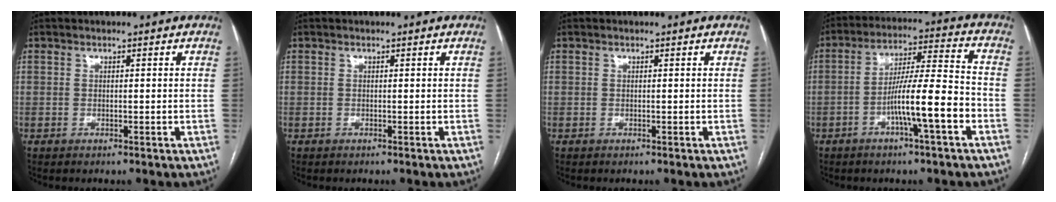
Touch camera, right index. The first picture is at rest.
{"total": 0.0}
{"total": 0.0}
{"total": 10.9, "force": [-4.2, 0.2, 10.1], "torque": [-0.176, 0.012, -0.072]}